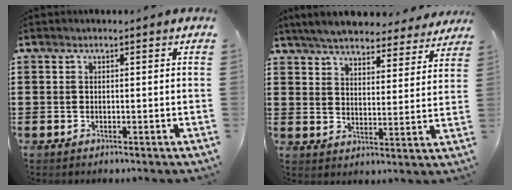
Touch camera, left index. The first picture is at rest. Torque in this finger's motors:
{"motor_torque": [1.61, 0.53, 1.05, 0.21]}